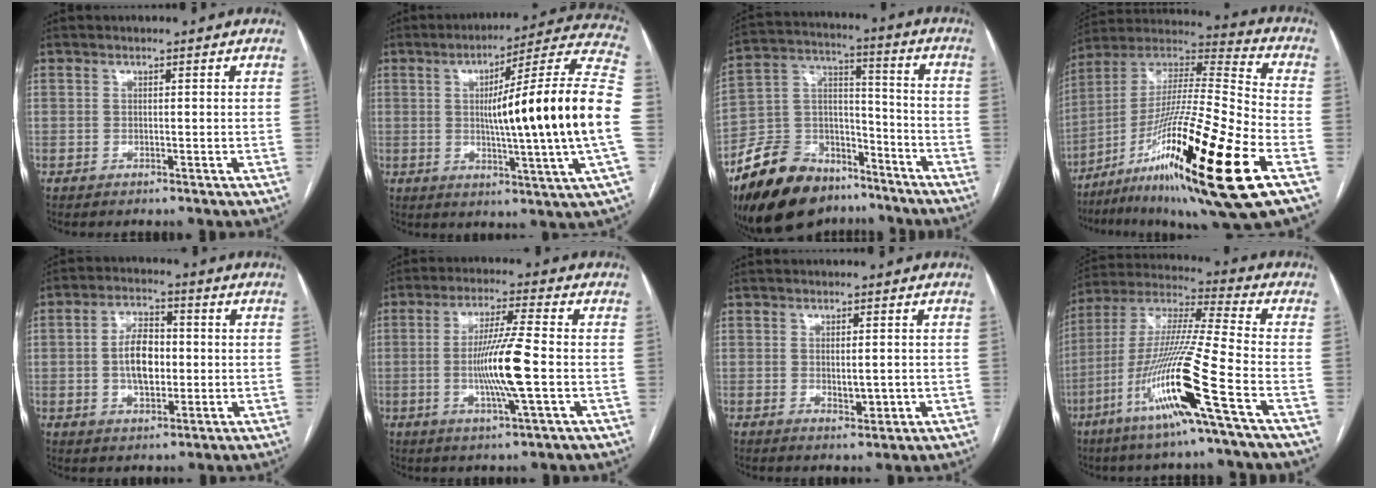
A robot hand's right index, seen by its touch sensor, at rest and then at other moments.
{"total": 23.1, "force": [-0.4, -1.6, 23.0], "torque": [-0.284, 0.009, -0.021]}
{"total": 18.1, "force": [-13.5, 9.6, 7.4], "torque": [-0.141, 0.046, -0.227]}
{"total": 26.4, "force": [-11.5, 0.5, 23.7], "torque": [-0.412, -0.040, -0.203]}
{"total": 7.7, "force": [-0.2, 4.3, 6.4], "torque": [-0.122, 0.016, -0.001]}
{"total": 10.3, "force": [-1.5, -0.3, 10.2], "torque": [-0.194, -0.007, -0.031]}
{"total": 2.9, "force": [-0.3, 1.0, 2.8], "torque": [-0.045, -0.005, 0.000]}
{"total": 17.8, "force": [-7.6, -1.3, 16.1], "torque": [-0.329, -0.023, -0.151]}